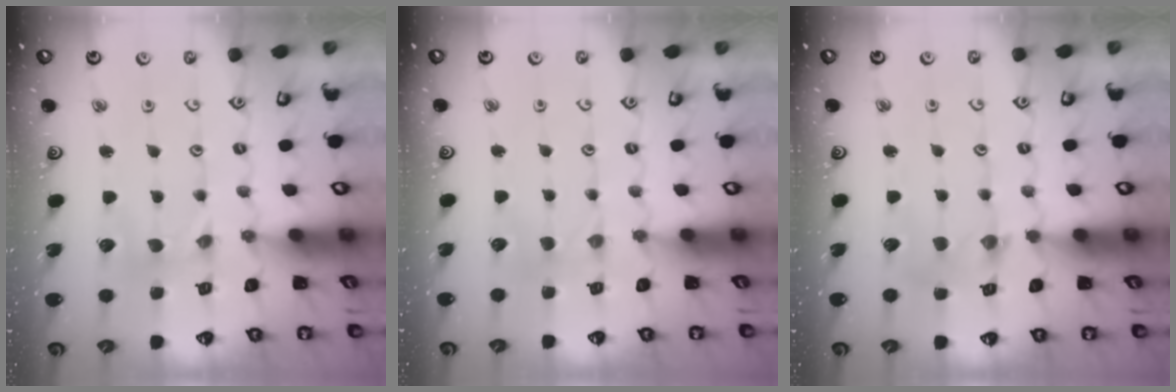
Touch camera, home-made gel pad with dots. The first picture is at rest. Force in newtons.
{"total": 1.2, "press": 1.2, "slide": 0.2}
{"total": 2.8, "press": 2.8, "slide": 0.3}